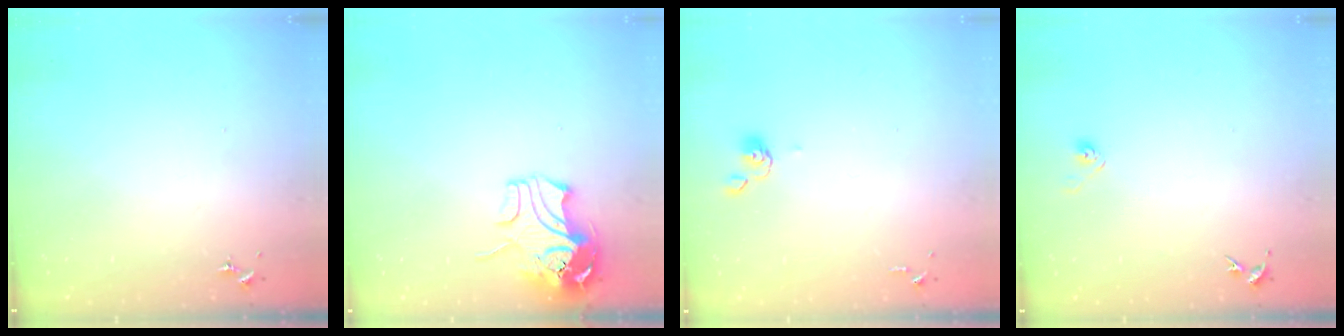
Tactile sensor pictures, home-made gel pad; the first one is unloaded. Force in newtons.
{"total": 10.8, "press": 10.6, "slide": 1.6}
{"total": 4.9, "press": 4.8, "slide": 0.9}
{"total": 2.9, "press": 2.8, "slide": 0.8}